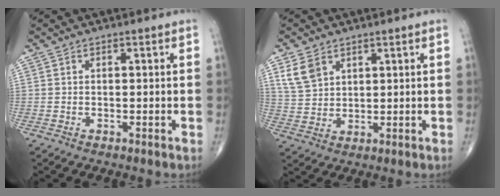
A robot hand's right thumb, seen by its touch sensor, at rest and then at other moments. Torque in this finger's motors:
{"motor_torque": [-0.86, 0.89, 0.37, 0.31, 0.01]}